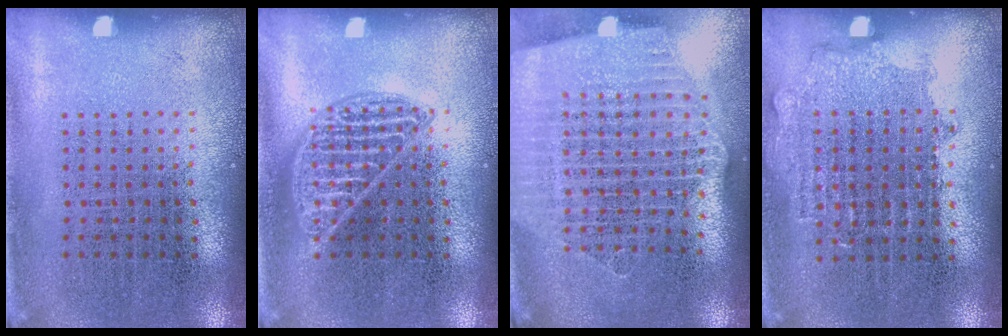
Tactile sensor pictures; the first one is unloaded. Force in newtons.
{"total": 2.0, "press": 2.0, "slide": 0.2}
{"total": 2.5, "press": 2.1, "slide": 1.3}
{"total": 0.8, "press": 0.7, "slide": 0.4}